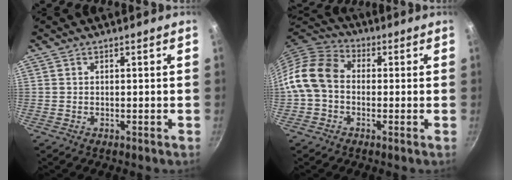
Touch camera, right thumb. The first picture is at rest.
{"total": 10.6, "force": [-0.6, 8.1, 6.7], "torque": [-0.110, 0.029, -0.035]}